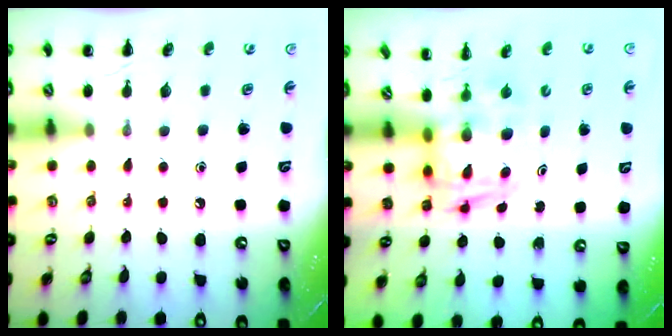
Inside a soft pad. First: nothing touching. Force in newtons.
{"total": 2.8, "press": 2.7, "slide": 0.5}